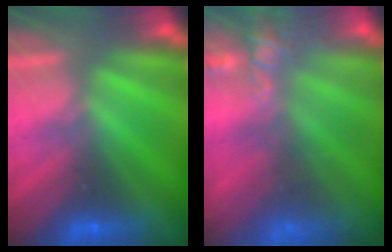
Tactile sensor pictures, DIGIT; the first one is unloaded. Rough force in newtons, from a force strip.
{"total": 6.9}